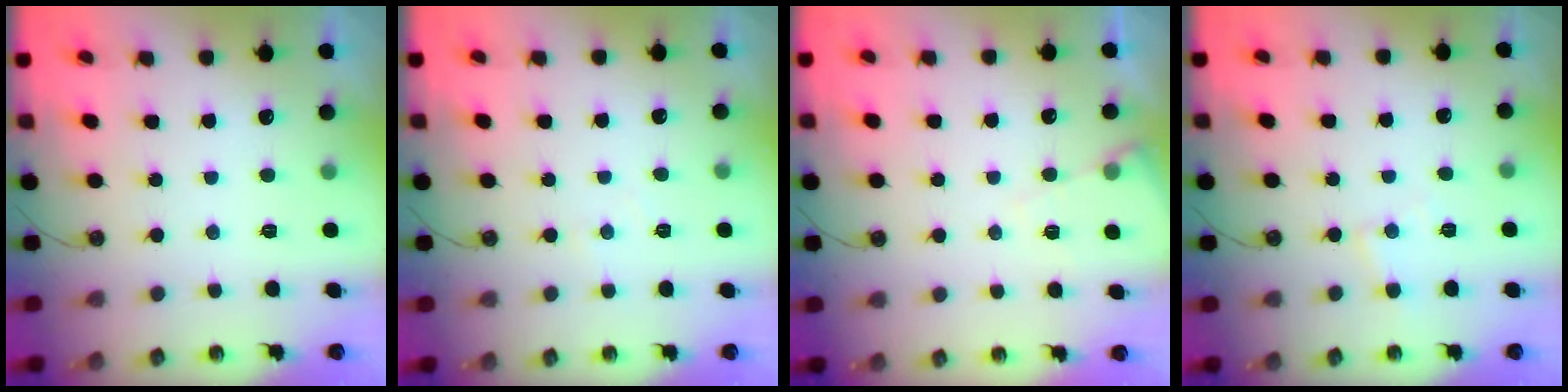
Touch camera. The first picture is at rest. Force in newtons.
{"total": 2.6, "press": 2.5, "slide": 0.5}
{"total": 7.3, "press": 7.3, "slide": 0.7}
{"total": 5.5, "press": 5.5, "slide": 0.4}